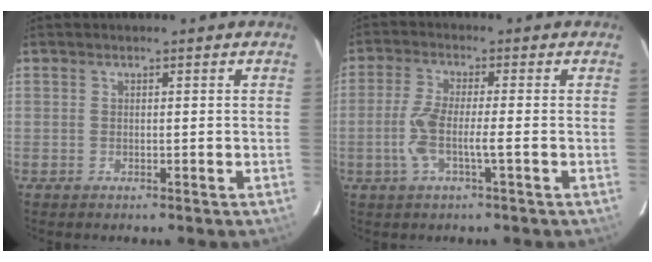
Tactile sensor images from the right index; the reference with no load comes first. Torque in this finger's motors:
{"motor_torque": [0.85, 0.01, 0.54, 0.12]}